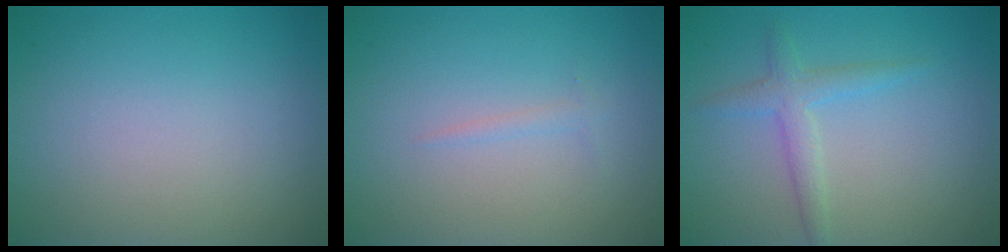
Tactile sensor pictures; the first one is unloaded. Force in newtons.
{"total": 0.7, "press": 0.7, "slide": 0.0}
{"total": 2.3, "press": 2.3, "slide": 0.1}